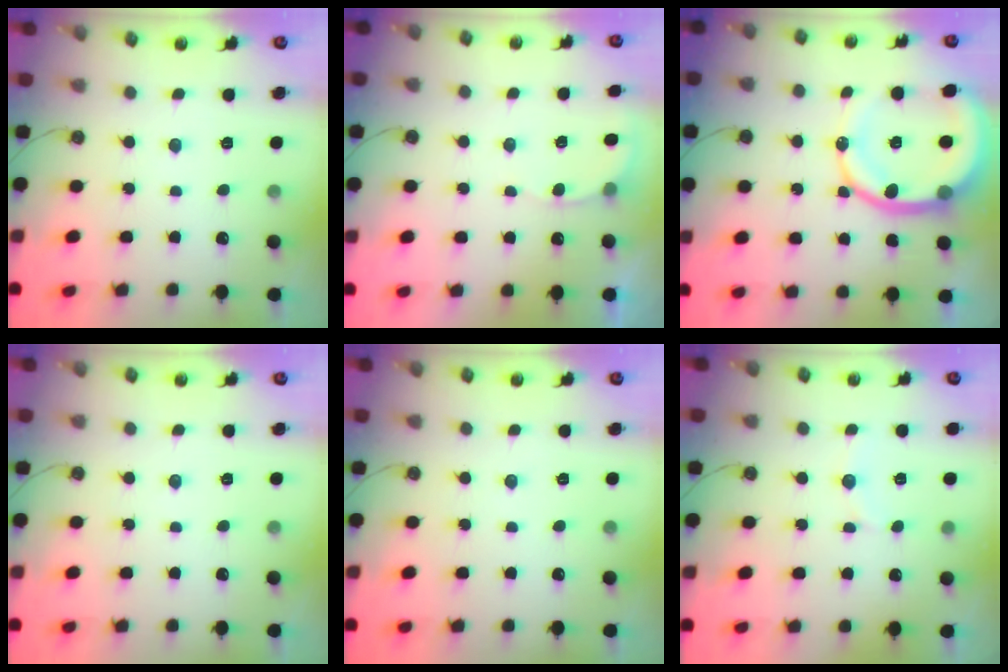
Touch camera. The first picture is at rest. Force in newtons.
{"total": 4.5, "press": 4.4, "slide": 1.0}
{"total": 16.8, "press": 16.6, "slide": 2.4}
{"total": 0.0}
{"total": 0.0}
{"total": 5.3, "press": 5.2, "slide": 1.2}